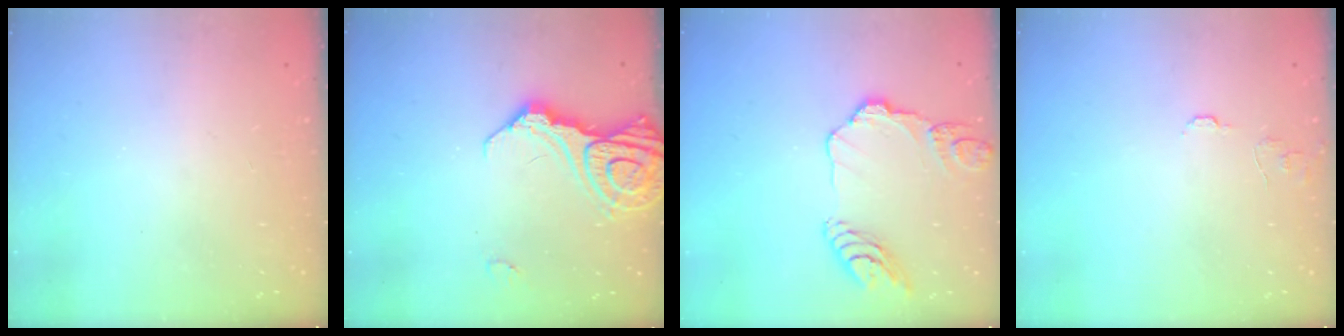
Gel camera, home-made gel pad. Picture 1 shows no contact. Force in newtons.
{"total": 14.6, "press": 14.5, "slide": 1.5}
{"total": 12.1, "press": 12.1, "slide": 1.1}
{"total": 5.4, "press": 5.4, "slide": 0.3}